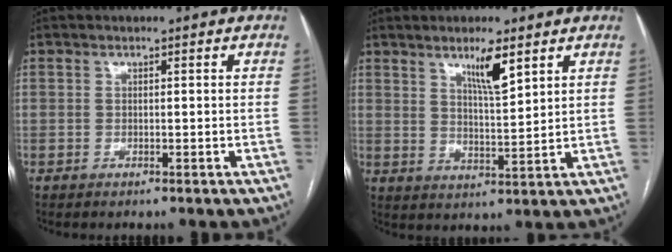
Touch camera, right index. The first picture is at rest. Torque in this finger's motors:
{"motor_torque": [0.52, 0.52, 0.13, 0.09]}